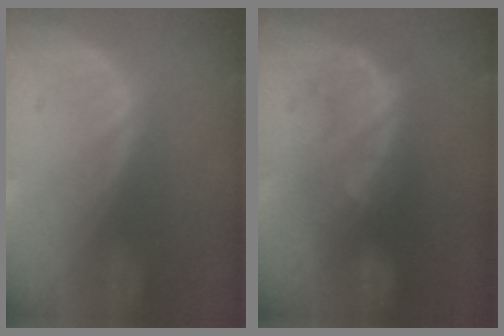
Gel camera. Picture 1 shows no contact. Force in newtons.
{"total": 8.1, "press": 7.8, "slide": 2.4}